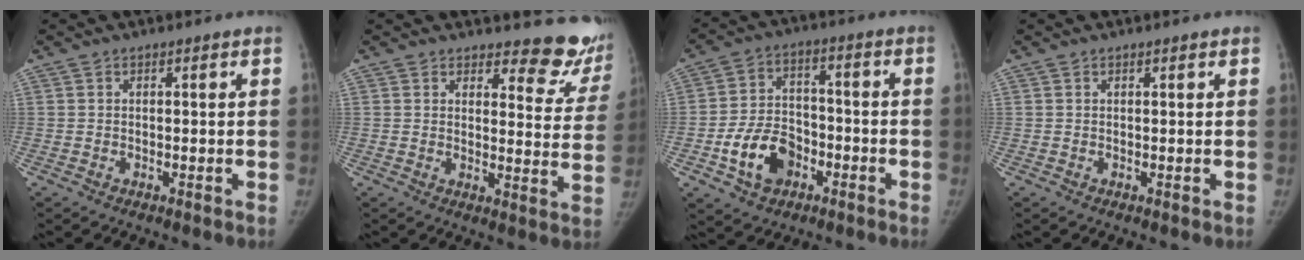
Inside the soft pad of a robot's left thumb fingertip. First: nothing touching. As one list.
[{"total": 11.6, "force": [10.8, 3.6, 2.2], "torque": [0.015, -0.108, 0.104]}, {"total": 11.1, "force": [-4.6, 8.0, 6.3], "torque": [-0.087, 0.028, -0.080]}, {"total": 0.0}]